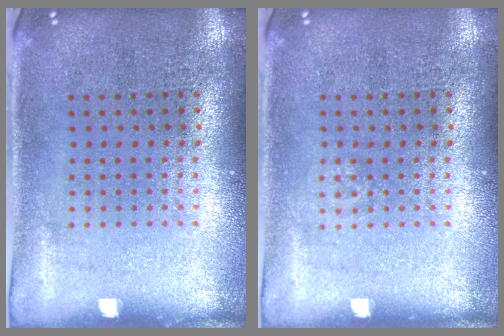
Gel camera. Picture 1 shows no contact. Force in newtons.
{"total": 0.7, "press": 0.7, "slide": 0.1}